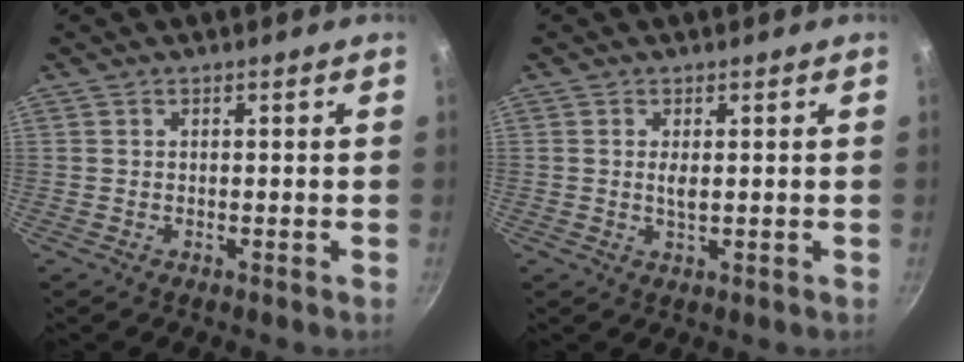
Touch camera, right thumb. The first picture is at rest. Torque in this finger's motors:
{"motor_torque": [1.16, 0.10, 0.56, -0.15, 0.18]}